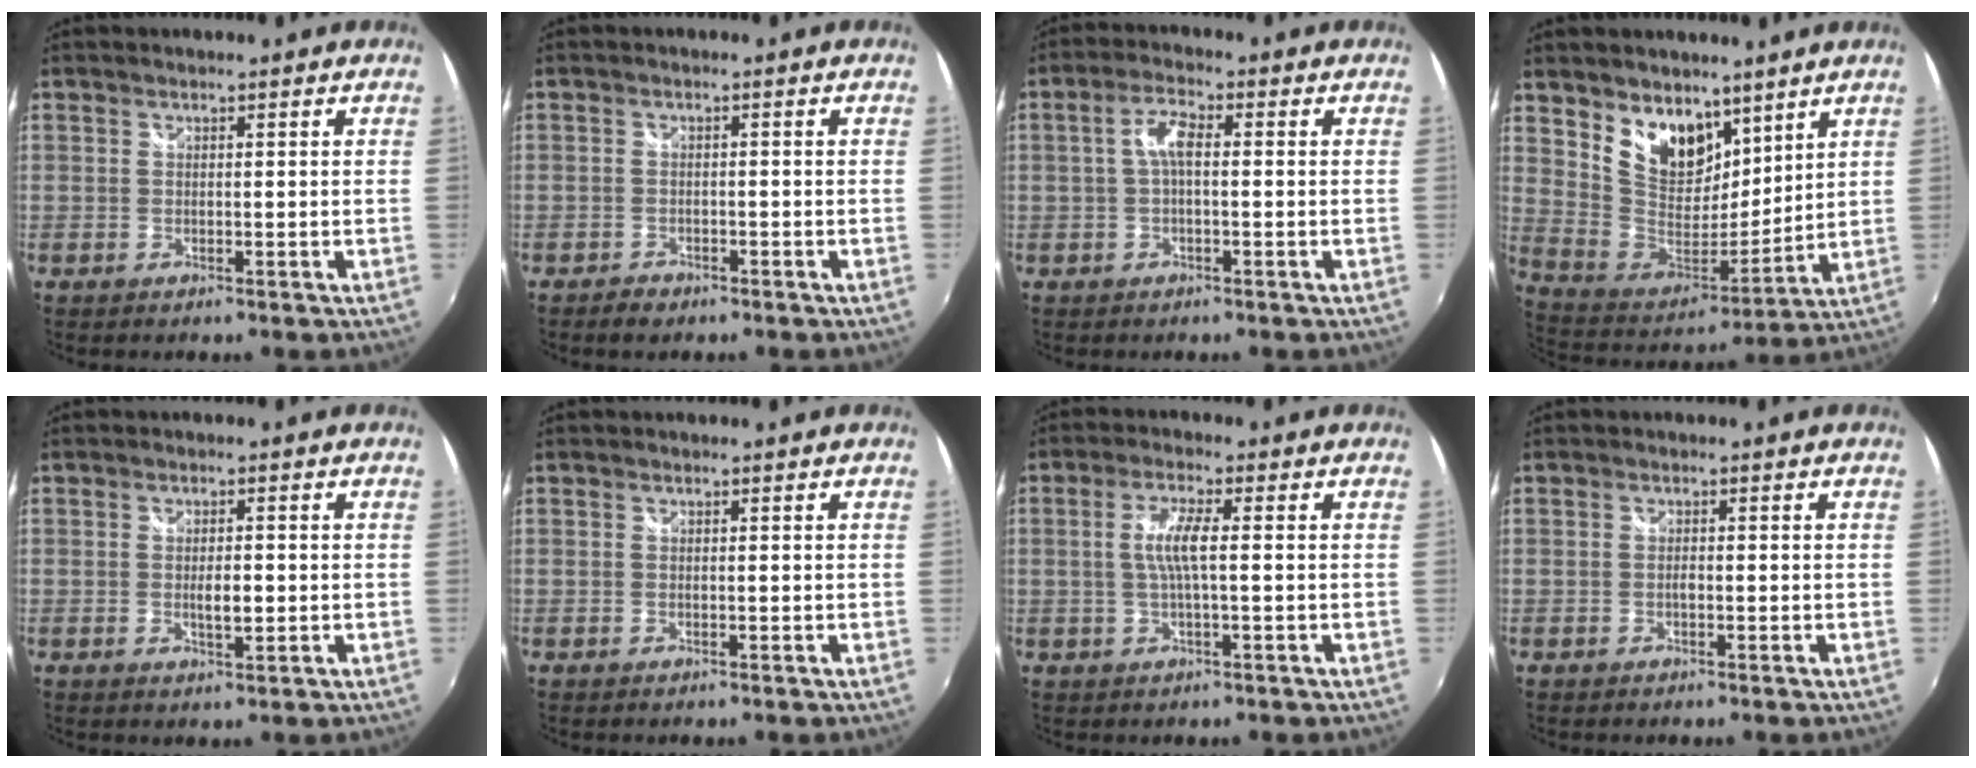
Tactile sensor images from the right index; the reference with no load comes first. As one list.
[{"total": 2.6, "force": [-2.0, 1.5, 0.7], "torque": [-0.024, -0.002, -0.034]}, {"total": 4.1, "force": [0.0, 1.4, 3.9], "torque": [-0.079, 0.012, -0.001]}, {"total": 14.3, "force": [8.9, 8.5, 7.2], "torque": [-0.141, -0.002, 0.178]}, {"total": 3.2, "force": [-0.3, 1.2, 2.9], "torque": [-0.048, -0.004, -0.004]}, {"total": 0.0}, {"total": 5.1, "force": [0.1, 0.5, 5.1], "torque": [-0.098, 0.001, 0.004]}, {"total": 0.7, "force": [-0.3, 0.3, 0.5], "torque": [-0.010, 0.001, -0.007]}]